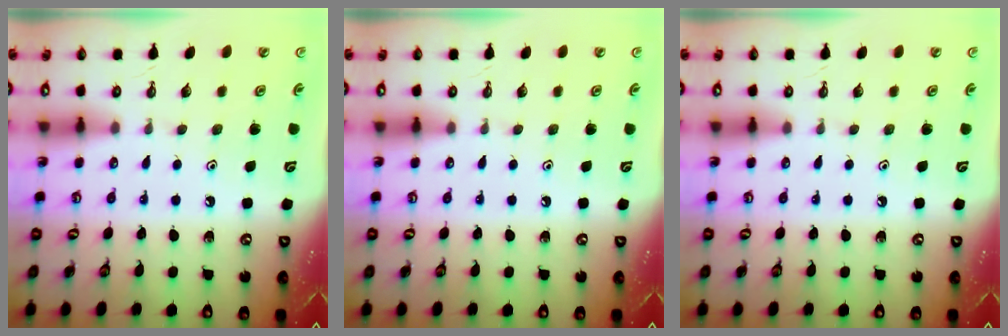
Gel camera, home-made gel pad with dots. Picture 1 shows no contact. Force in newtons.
{"total": 0.0}
{"total": 0.0}